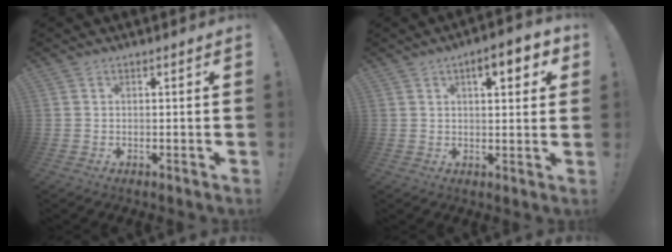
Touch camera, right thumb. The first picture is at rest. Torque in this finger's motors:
{"motor_torque": [-0.42, 1.31, 0.04, 0.46, 0.00]}